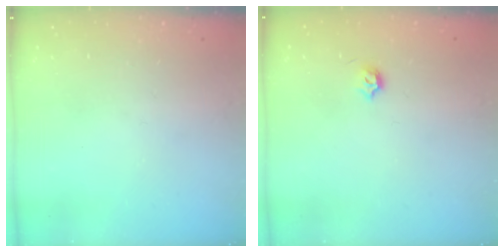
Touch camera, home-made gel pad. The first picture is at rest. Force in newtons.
{"total": 3.9, "press": 3.9, "slide": 0.6}